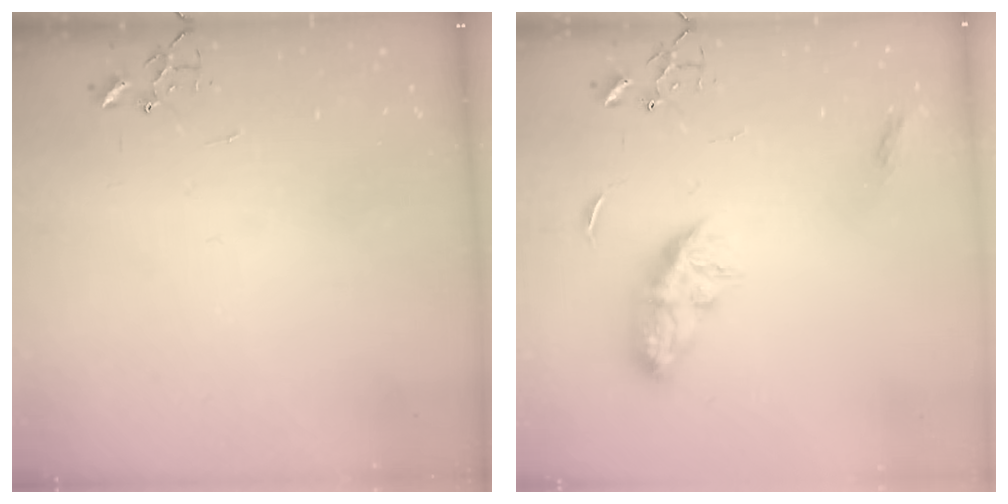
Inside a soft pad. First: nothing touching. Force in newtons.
{"total": 8.8, "press": 8.8, "slide": 0.0}